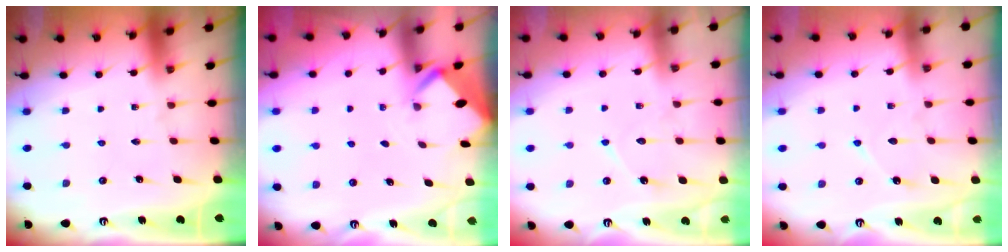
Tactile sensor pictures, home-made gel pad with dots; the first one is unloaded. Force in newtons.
{"total": 2.2, "press": 2.2, "slide": 0.2}
{"total": 7.8, "press": 7.8, "slide": 0.7}
{"total": 5.5, "press": 5.5, "slide": 0.7}